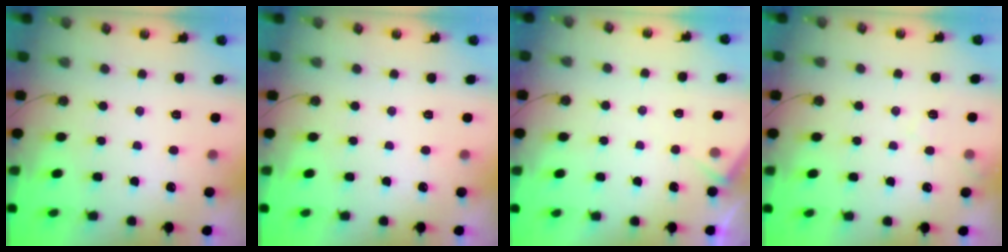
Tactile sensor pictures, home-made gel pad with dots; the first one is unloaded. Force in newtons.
{"total": 0.0}
{"total": 4.4, "press": 4.4, "slide": 0.4}
{"total": 6.1, "press": 6.0, "slide": 0.8}